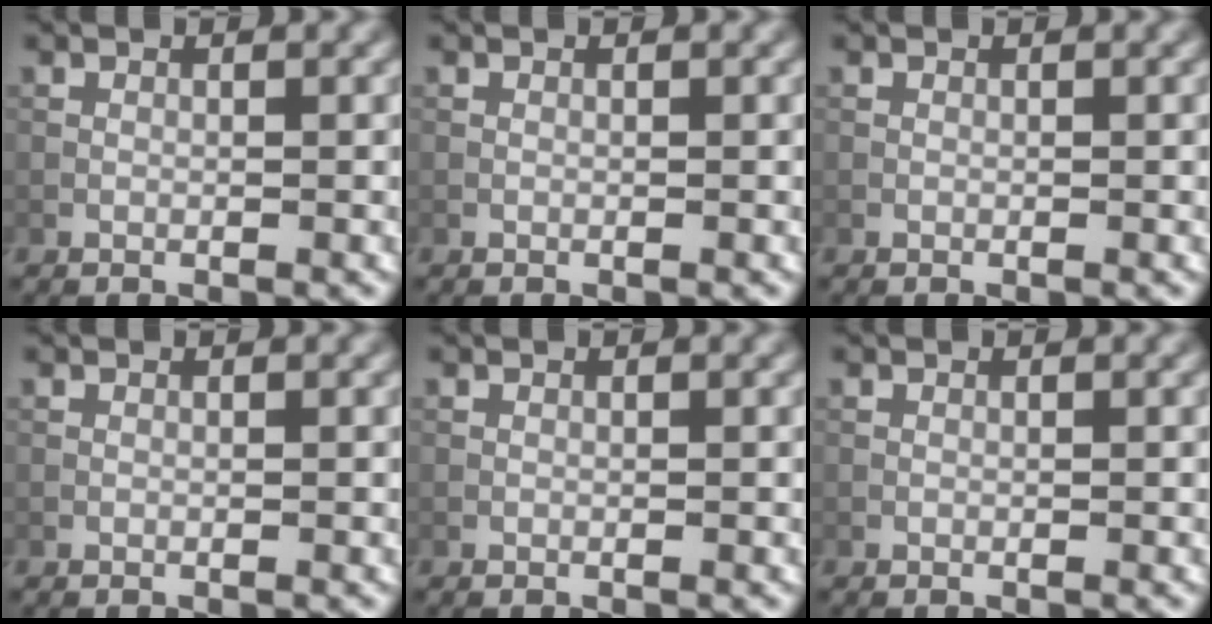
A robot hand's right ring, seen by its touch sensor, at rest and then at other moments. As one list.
[{"total": 0.0}, {"total": 0.0}, {"total": 0.0}, {"total": 0.0}, {"total": 0.0}]